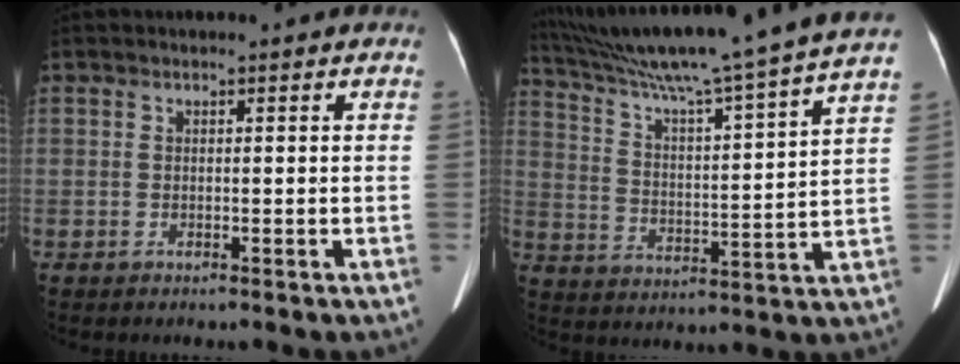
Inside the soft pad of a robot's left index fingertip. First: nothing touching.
{"total": 23.9, "force": [20.4, -2.3, 12.2], "torque": [-0.210, -0.028, 0.297]}